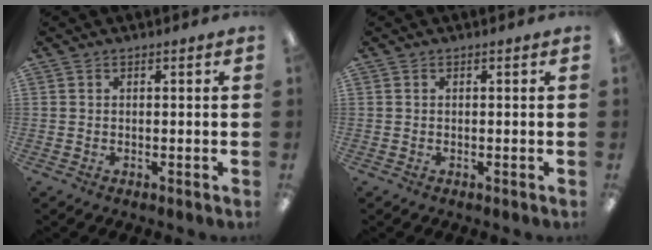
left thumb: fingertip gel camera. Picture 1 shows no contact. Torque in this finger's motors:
{"motor_torque": [0.00, 0.00, -0.02, 0.02, 0.00]}